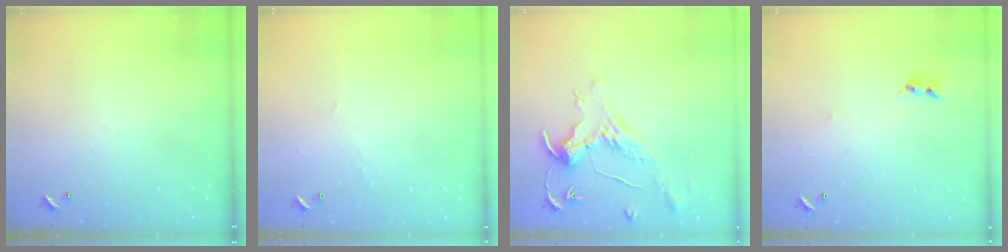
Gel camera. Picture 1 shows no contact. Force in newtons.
{"total": 1.2, "press": 1.1, "slide": 0.3}
{"total": 1.6, "press": 1.4, "slide": 0.7}
{"total": 2.7, "press": 2.7, "slide": 0.3}